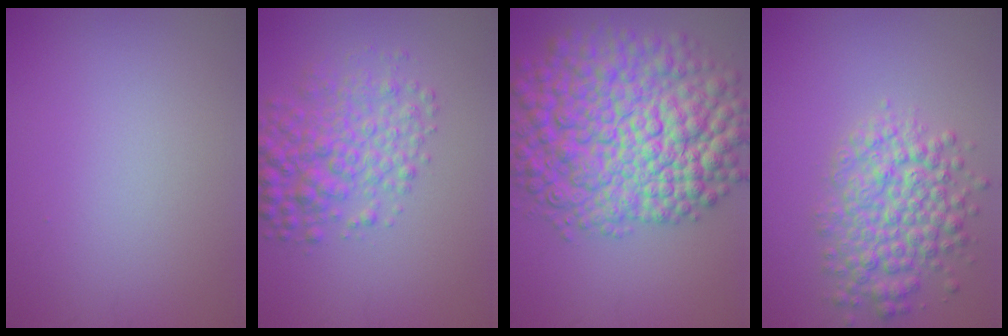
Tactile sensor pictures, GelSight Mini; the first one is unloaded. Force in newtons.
{"total": 4.9, "press": 4.9, "slide": 0.1}
{"total": 12.8, "press": 12.8, "slide": 0.4}
{"total": 5.4, "press": 5.4, "slide": 0.2}